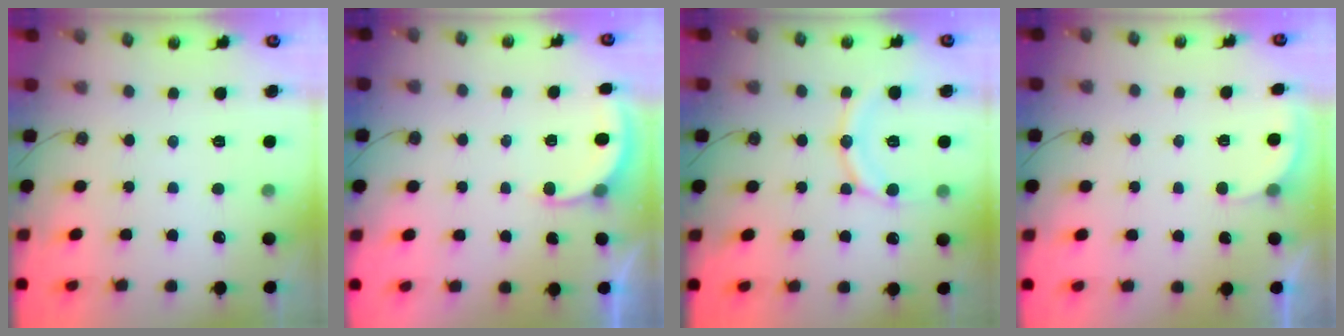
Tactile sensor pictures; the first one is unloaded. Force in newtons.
{"total": 3.0, "press": 3.0, "slide": 0.3}
{"total": 12.7, "press": 12.6, "slide": 1.4}
{"total": 1.9, "press": 1.9, "slide": 0.2}